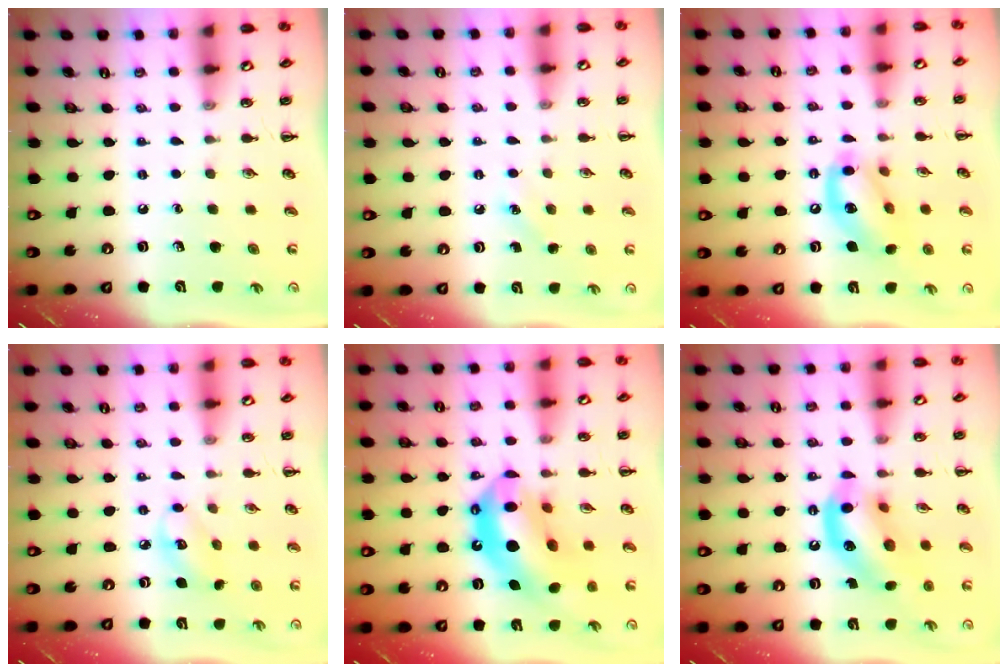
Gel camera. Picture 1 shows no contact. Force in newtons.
{"total": 4.9, "press": 4.7, "slide": 1.4}
{"total": 14.5, "press": 14.4, "slide": 2.3}
{"total": 5.9, "press": 5.8, "slide": 0.9}
{"total": 17.5, "press": 16.8, "slide": 4.9}
{"total": 14.0, "press": 13.7, "slide": 3.1}